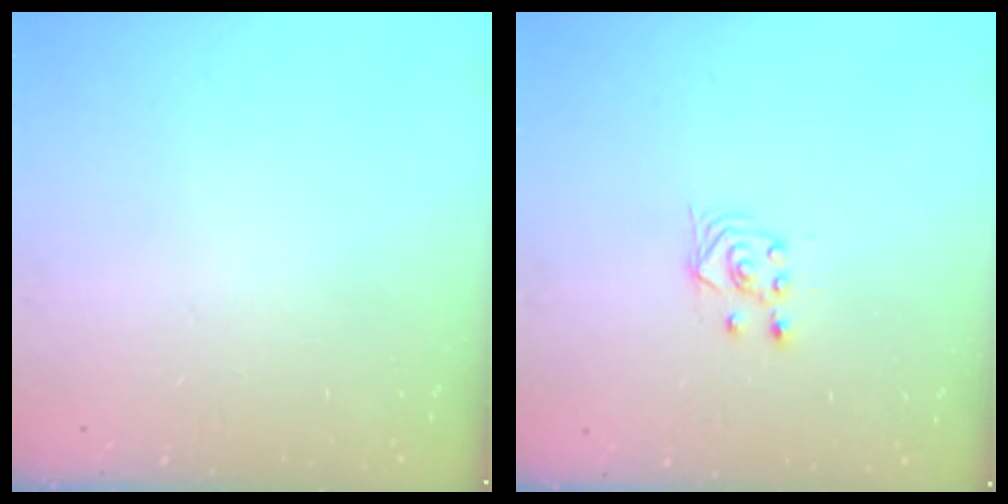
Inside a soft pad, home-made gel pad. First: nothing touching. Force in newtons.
{"total": 2.9, "press": 2.5, "slide": 1.4}